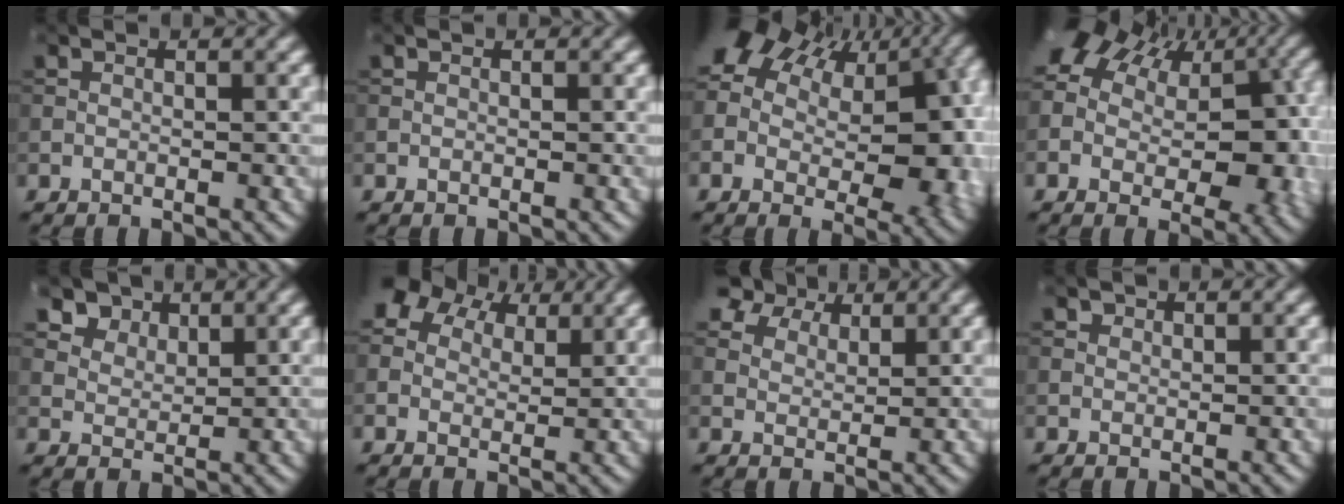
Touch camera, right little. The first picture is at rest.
{"total": 0.0}
{"total": 19.5, "force": [4.5, 12.1, 14.6], "torque": [-0.222, 0.013, 0.100]}
{"total": 17.9, "force": [4.0, 11.7, 12.9], "torque": [-0.207, 0.020, 0.079]}
{"total": 4.2, "force": [3.1, 2.6, 1.4], "torque": [-0.045, -0.018, 0.075]}
{"total": 5.2, "force": [3.4, 3.2, 2.3], "torque": [-0.047, 0.009, 0.048]}
{"total": 7.3, "force": [5.6, 3.5, 3.0], "torque": [-0.072, 0.003, 0.097]}
{"total": 0.7, "force": [0.5, 0.4, 0.1], "torque": [-0.001, 0.000, 0.009]}